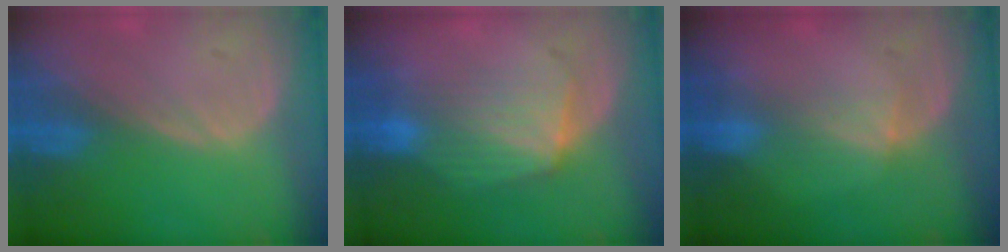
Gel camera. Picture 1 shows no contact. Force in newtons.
{"total": 7.3, "press": 6.9, "slide": 2.6}
{"total": 2.4, "press": 2.1, "slide": 1.2}